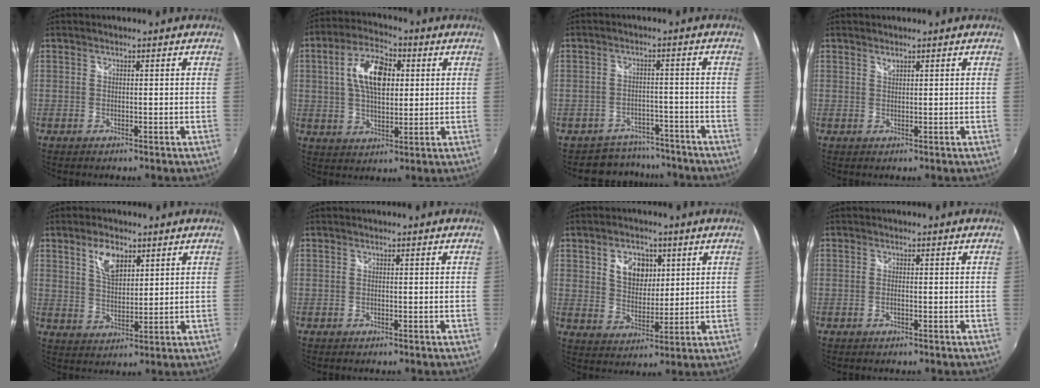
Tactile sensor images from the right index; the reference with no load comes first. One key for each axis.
{"total": 11.7, "fx": 2.6, "fy": 6.2, "fz": 9.6, "tx": -0.175, "ty": 0.019, "tz": 0.044}
{"total": 7.4, "fx": -6.1, "fy": 4.1, "fz": -0.2, "tx": -0.006, "ty": 0.027, "tz": -0.084}
{"total": 0.9, "fx": 0.7, "fy": 0.2, "fz": 0.4, "tx": -0.005, "ty": 0.001, "tz": 0.013}
{"total": 6.6, "fx": 3.5, "fy": 3.3, "fz": 4.5, "tx": -0.081, "ty": 0.008, "tz": 0.065}
{"total": 0.0}
{"total": 8.5, "fx": 3.3, "fy": 6.1, "fz": 4.9, "tx": -0.083, "ty": 0.012, "tz": 0.062}
{"total": 0.6, "fx": -0.1, "fy": 0.3, "fz": 0.6, "tx": -0.013, "ty": -0.001, "tz": -0.005}